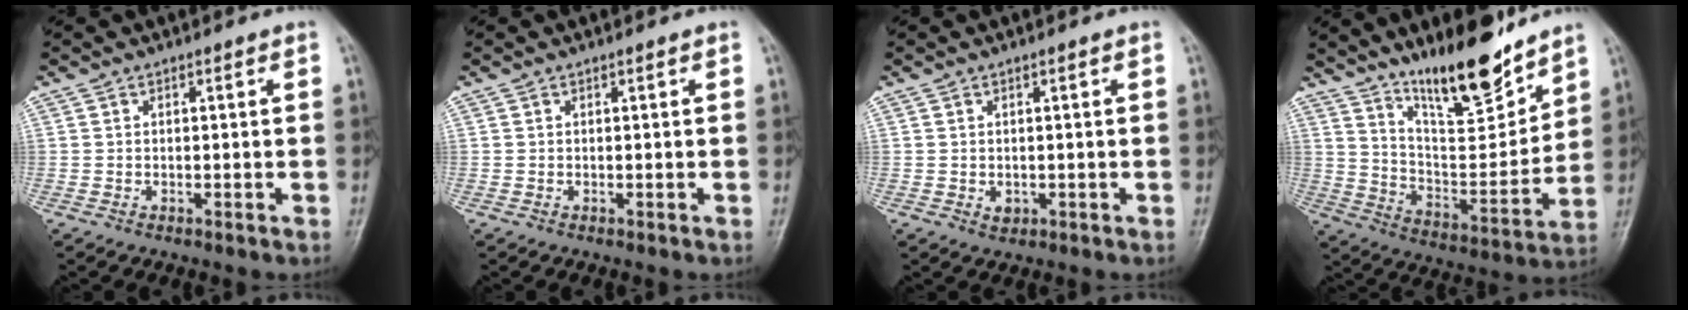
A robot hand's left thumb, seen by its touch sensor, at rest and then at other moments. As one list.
[{"total": 0.0}, {"total": 1.3, "force": [-0.1, 1.0, 0.8], "torque": [-0.005, 0.000, 0.003]}, {"total": 16.4, "force": [12.8, 4.1, 9.5], "torque": [-0.116, -0.092, 0.222]}]